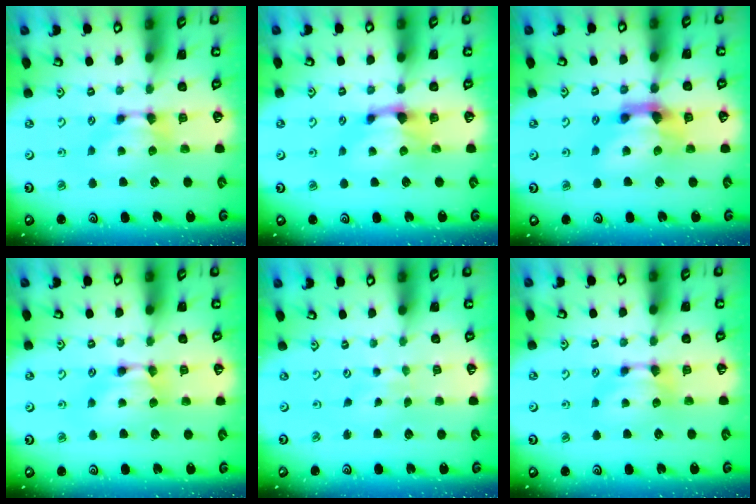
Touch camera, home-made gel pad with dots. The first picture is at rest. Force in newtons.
{"total": 1.2, "press": 0.0, "slide": 1.2}
{"total": 5.2, "press": 4.7, "slide": 2.2}
{"total": 1.7, "press": 1.7, "slide": 0.2}
{"total": 2.7, "press": 2.6, "slide": 0.4}
{"total": 0.0}